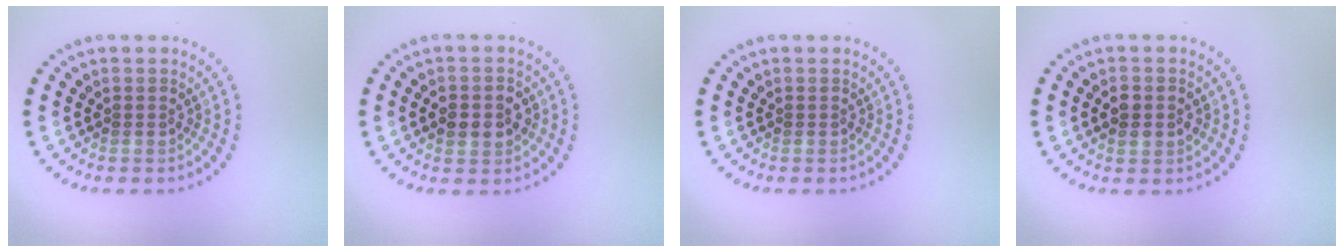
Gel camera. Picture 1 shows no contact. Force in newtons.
{"total": 3.6, "press": 3.6, "slide": 0.2}
{"total": 0.0}
{"total": 2.8, "press": 2.8, "slide": 0.1}